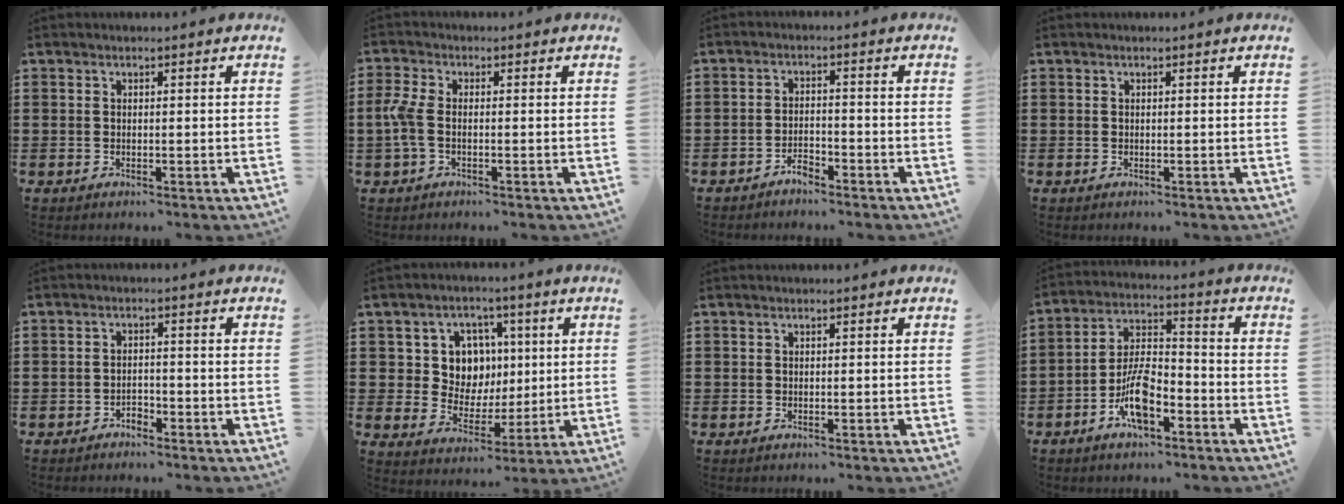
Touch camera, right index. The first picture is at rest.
{"total": 3.6, "force": [-0.9, 1.6, 3.1], "torque": [-0.091, -0.009, -0.027]}
{"total": 2.6, "force": [-2.4, 0.6, 0.8], "torque": [-0.020, 0.005, -0.048]}
{"total": 0.0}
{"total": 1.8, "force": [-1.6, 0.6, 0.4], "torque": [-0.014, -0.001, -0.033]}
{"total": 8.5, "force": [2.1, 7.4, 3.7], "torque": [-0.091, 0.015, 0.039]}
{"total": 0.0}
{"total": 8.8, "force": [-4.6, 3.3, 6.7], "torque": [-0.140, 0.005, -0.085]}